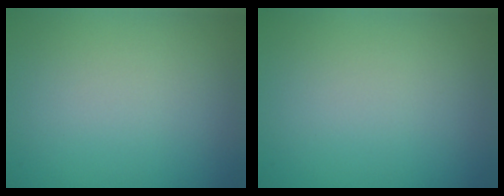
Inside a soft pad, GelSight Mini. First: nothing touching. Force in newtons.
{"total": 0.0}